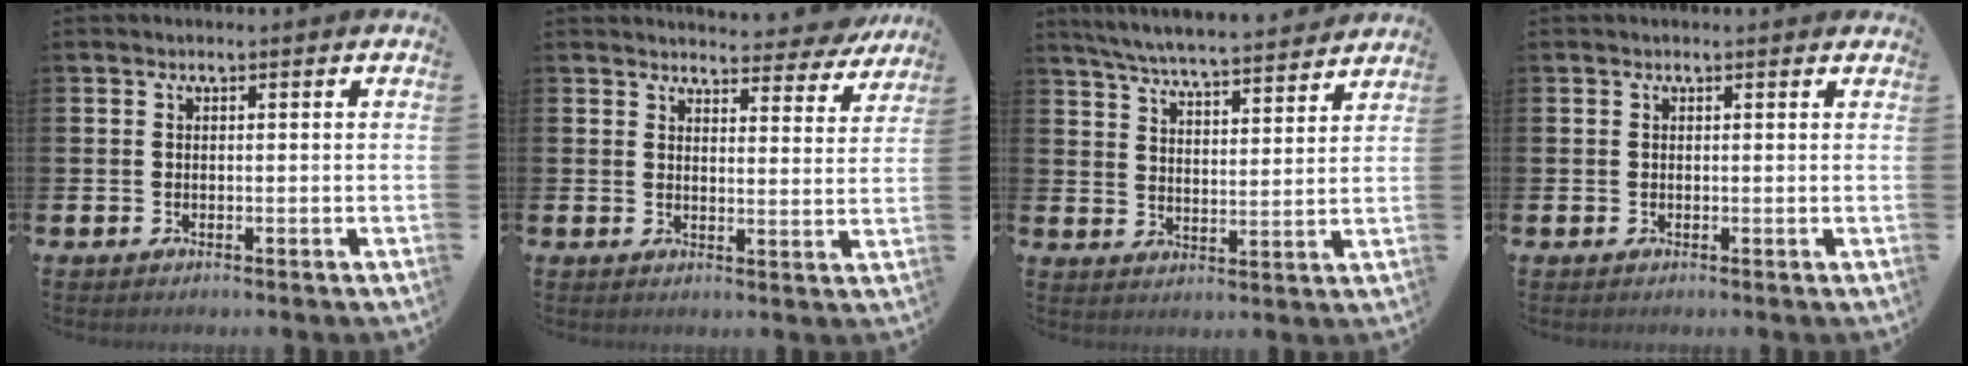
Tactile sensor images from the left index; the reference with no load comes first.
{"total": 4.4, "force": [4.3, 0.7, 0.4], "torque": [-0.010, -0.031, 0.074]}
{"total": 6.4, "force": [6.3, 0.2, 1.5], "torque": [-0.054, -0.045, 0.110]}
{"total": 0.0}